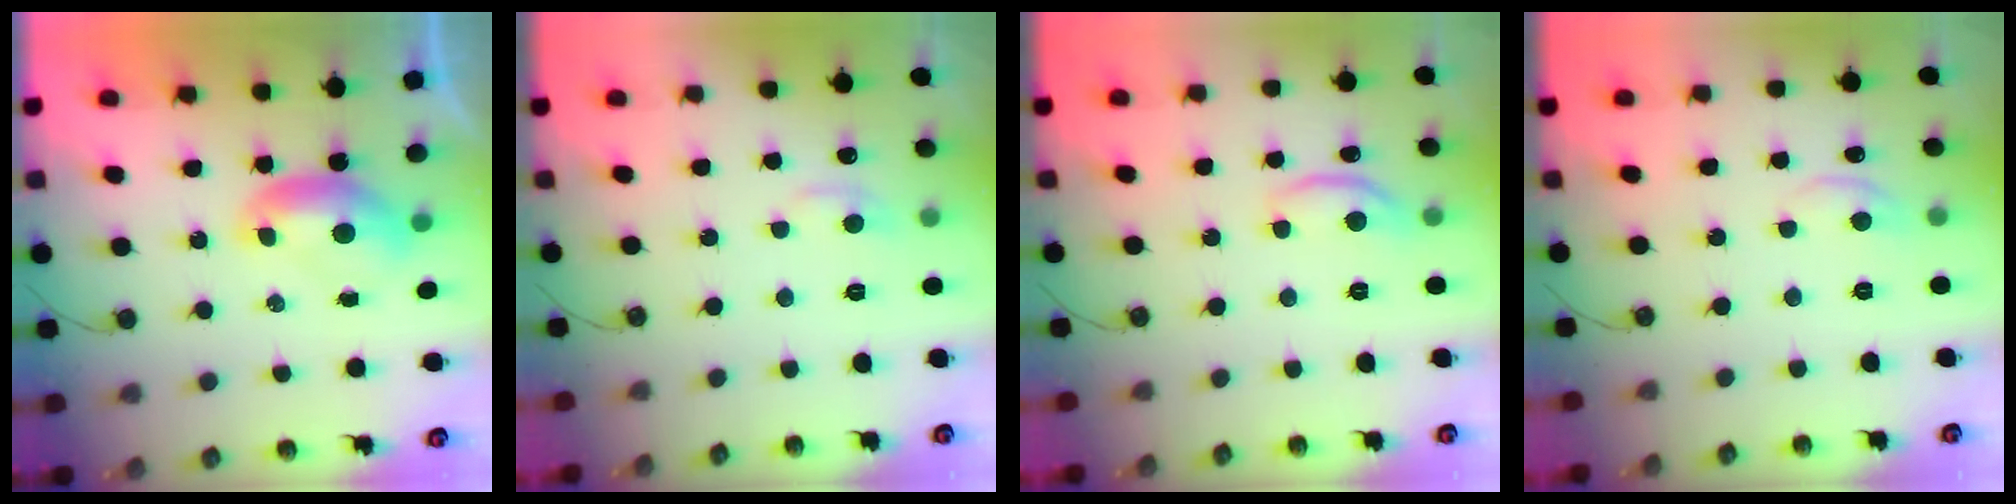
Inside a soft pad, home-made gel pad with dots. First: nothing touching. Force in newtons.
{"total": 0.8, "press": 0.2, "slide": 0.8}
{"total": 5.7, "press": 5.7, "slide": 0.5}
{"total": 1.1, "press": 1.0, "slide": 0.6}